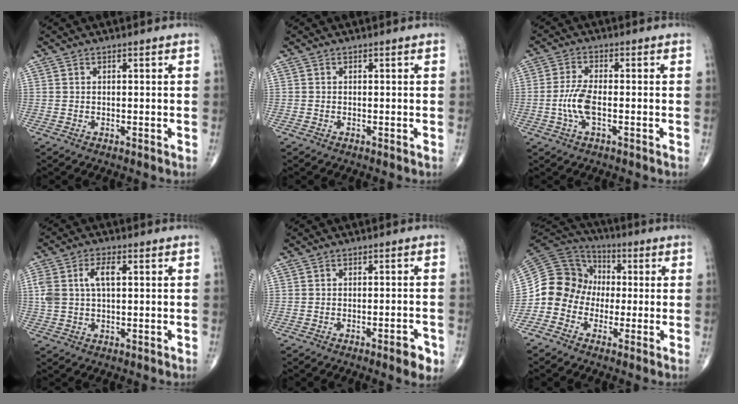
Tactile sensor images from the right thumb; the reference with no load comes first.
{"total": 0.0}
{"total": 5.7, "force": [-1.3, 2.1, 5.1], "torque": [-0.120, 0.007, -0.028]}
{"total": 6.7, "force": [1.4, 3.4, 5.6], "torque": [-0.127, 0.017, 0.031]}
{"total": 4.1, "force": [-2.2, 1.1, 3.3], "torque": [-0.036, 0.009, -0.028]}
{"total": 11.4, "force": [-2.3, 10.5, 4.0], "torque": [-0.058, 0.058, -0.052]}